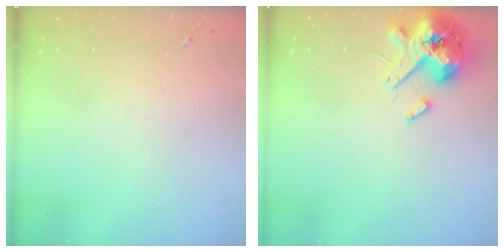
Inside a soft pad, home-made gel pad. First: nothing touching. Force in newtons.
{"total": 13.6, "press": 13.5, "slide": 2.2}